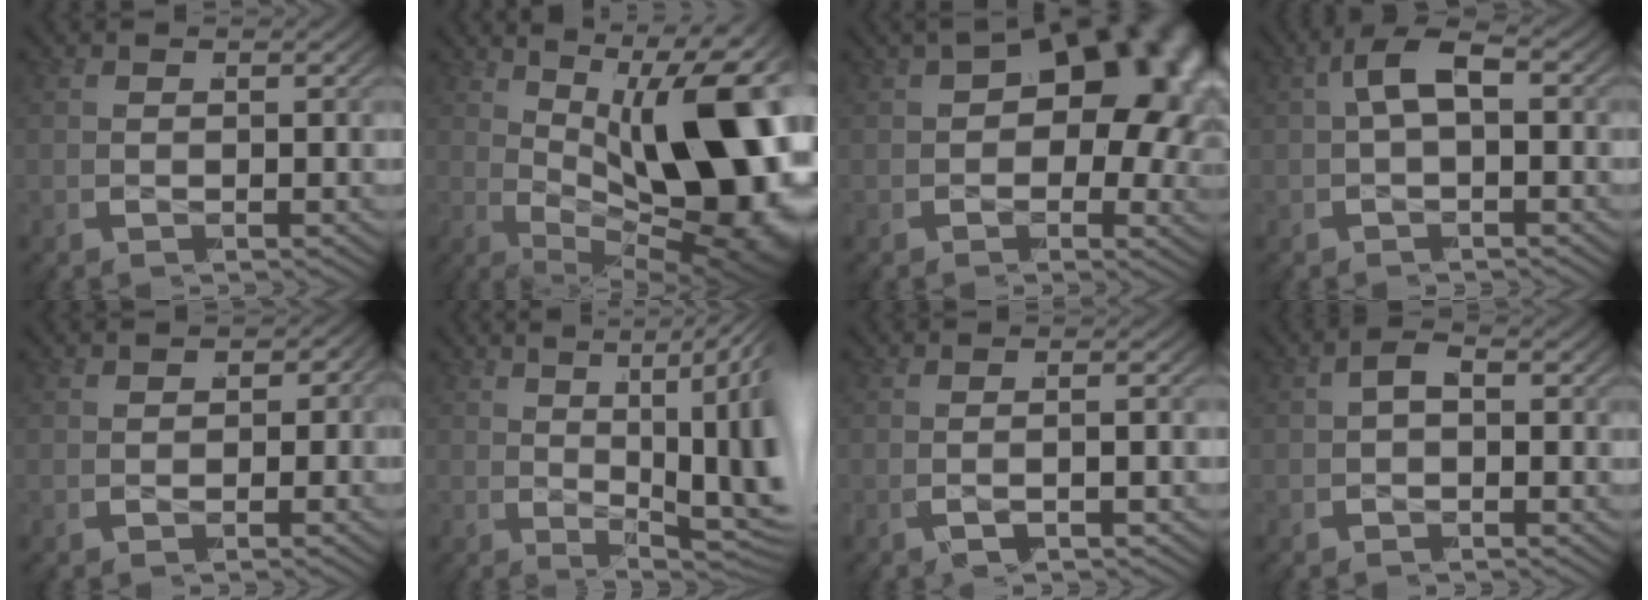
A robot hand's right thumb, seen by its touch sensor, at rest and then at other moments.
{"total": 21.4, "force": [-2.6, 11.4, 17.9], "torque": [-0.282, -0.043, -0.011]}
{"total": 14.2, "force": [0.6, 8.7, 11.2], "torque": [-0.149, -0.011, 0.008]}
{"total": 4.7, "force": [0.1, 2.2, 4.2], "torque": [-0.076, 0.015, -0.005]}
{"total": 2.7, "force": [-0.6, 2.0, 1.7], "torque": [-0.021, -0.007, -0.008]}
{"total": 11.3, "force": [-0.4, 5.6, 9.8], "torque": [-0.144, -0.011, 0.000]}
{"total": 1.6, "force": [-1.1, 0.0, 1.1], "torque": [-0.033, 0.009, -0.026]}
{"total": 2.6, "force": [-0.7, 1.7, 1.9], "torque": [-0.034, 0.007, -0.020]}